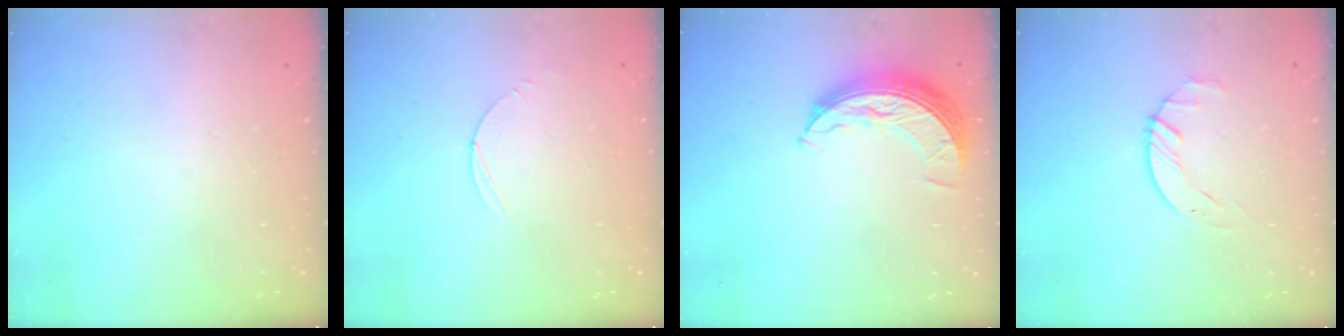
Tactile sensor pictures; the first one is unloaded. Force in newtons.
{"total": 2.8, "press": 2.8, "slide": 0.3}
{"total": 8.7, "press": 8.7, "slide": 0.6}
{"total": 1.8, "press": 1.7, "slide": 0.3}